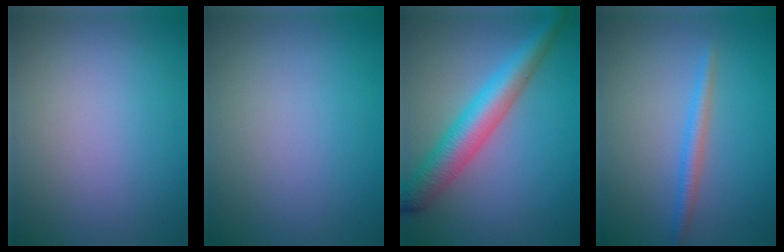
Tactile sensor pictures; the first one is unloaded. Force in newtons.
{"total": 0.0}
{"total": 5.7, "press": 5.7, "slide": 0.1}
{"total": 1.8, "press": 1.8, "slide": 0.1}